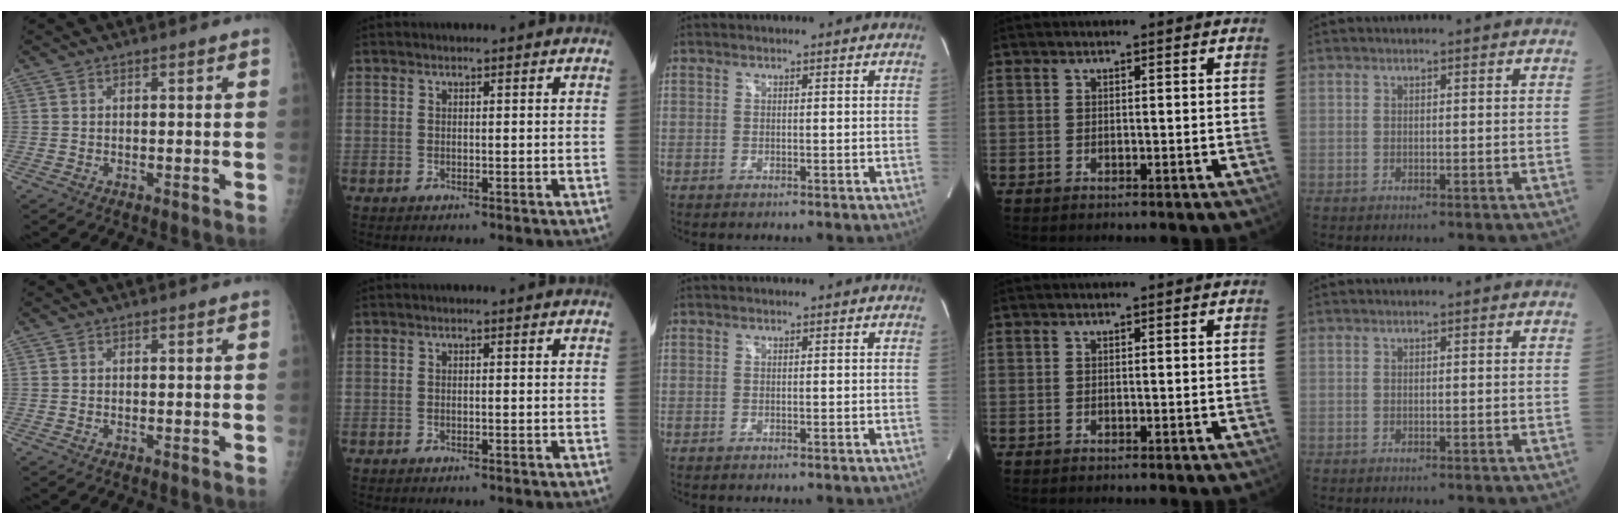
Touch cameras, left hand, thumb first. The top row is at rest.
{}